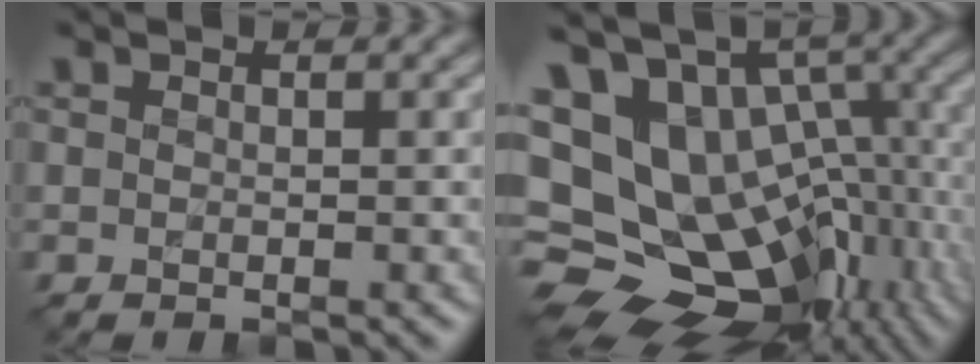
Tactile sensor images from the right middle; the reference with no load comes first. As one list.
[{"total": 17.3, "force": [-1.8, 12.5, 11.9], "torque": [-0.214, -0.010, 0.014]}]